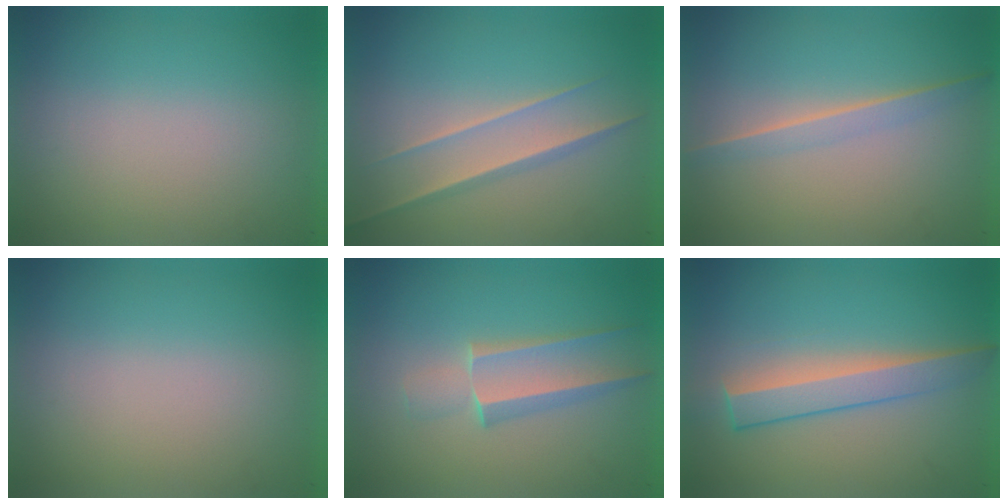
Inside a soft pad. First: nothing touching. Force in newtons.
{"total": 1.5}
{"total": 1.4}
{"total": 0.0}
{"total": 2.2}
{"total": 3.2}